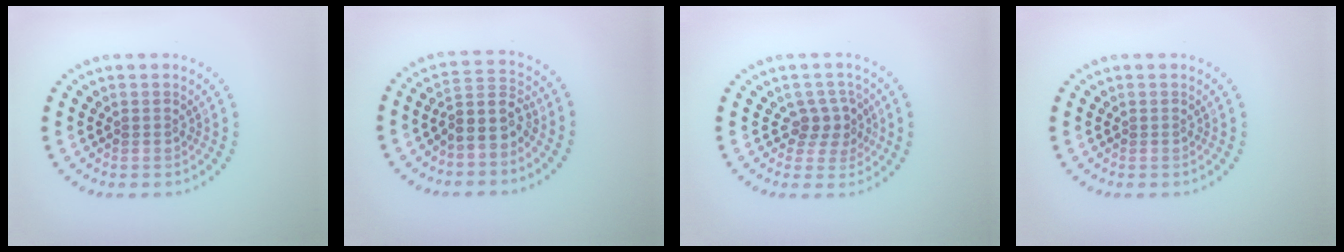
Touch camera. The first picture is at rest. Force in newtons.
{"total": 3.4, "press": 2.9, "slide": 1.9}
{"total": 2.4, "press": 2.0, "slide": 1.3}
{"total": 0.0}